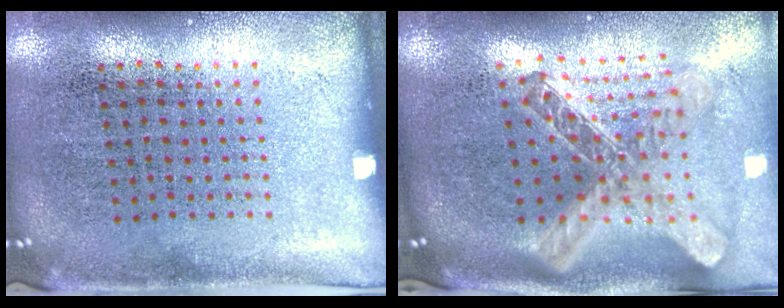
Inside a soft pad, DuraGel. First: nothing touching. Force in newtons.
{"total": 2.7, "press": 2.0, "slide": 1.9}